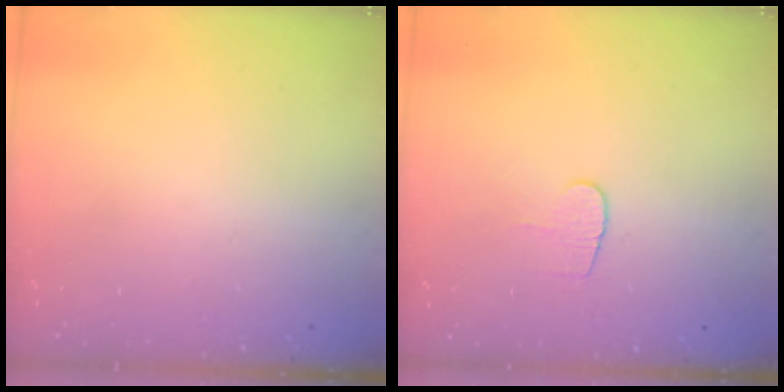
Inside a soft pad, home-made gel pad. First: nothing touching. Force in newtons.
{"total": 5.1, "press": 5.1, "slide": 0.5}